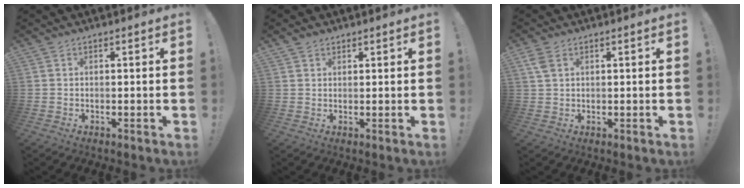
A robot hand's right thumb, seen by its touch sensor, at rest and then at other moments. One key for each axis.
{"total": 1.8, "fx": 1.5, "fy": 1.0, "fz": 0.4, "tx": -0.008, "ty": -0.006, "tz": 0.028}
{"total": 3.6, "fx": 1.8, "fy": 2.0, "fz": 2.4, "tx": -0.049, "ty": 0.002, "tz": 0.035}